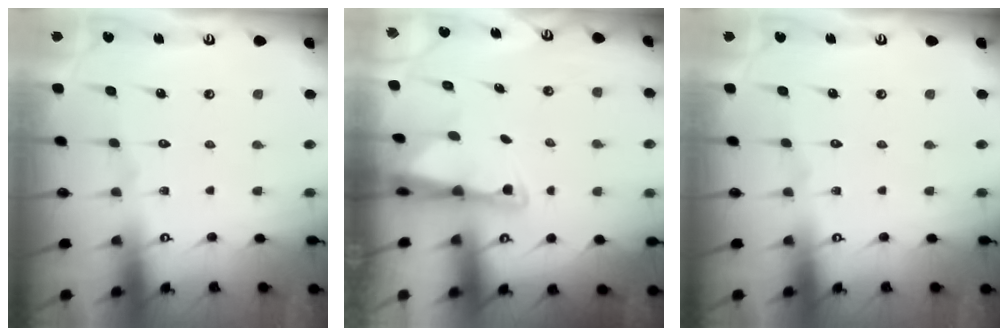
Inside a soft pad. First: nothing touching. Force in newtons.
{"total": 2.5, "press": 2.5, "slide": 0.5}
{"total": 0.0}